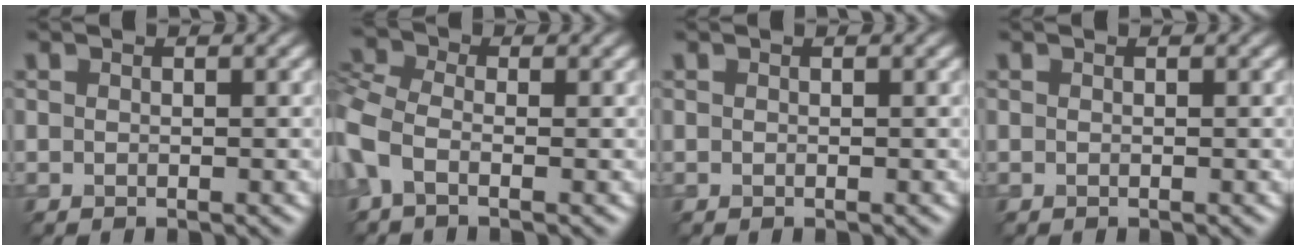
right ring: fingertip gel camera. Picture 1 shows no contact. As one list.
[{"total": 3.9, "force": [-1.1, 2.2, 3.0], "torque": [-0.082, 0.002, -0.044]}, {"total": 0.0}, {"total": 0.0}]